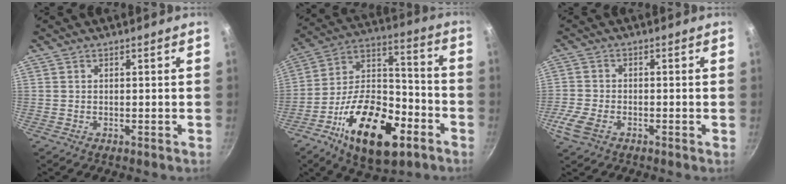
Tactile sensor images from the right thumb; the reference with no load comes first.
{"total": 24.3, "force": [-11.1, 12.1, 17.9], "torque": [-0.272, 0.057, -0.189]}
{"total": 5.5, "force": [-2.7, 3.0, 3.7], "torque": [-0.087, 0.004, -0.060]}